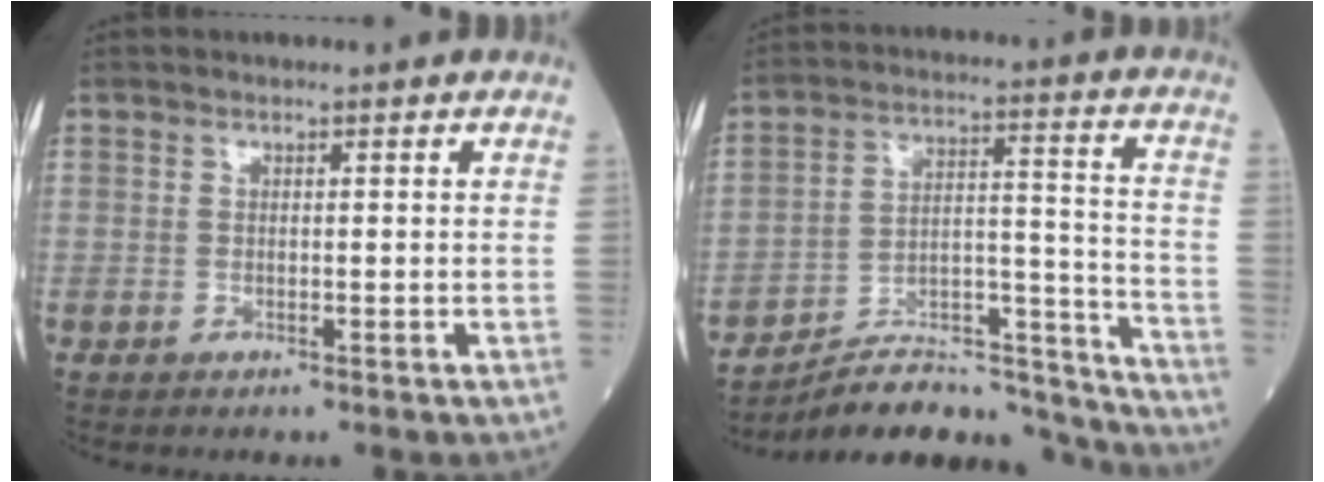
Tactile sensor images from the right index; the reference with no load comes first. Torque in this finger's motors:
{"motor_torque": [-1.03, -1.11, -0.97, -0.21]}